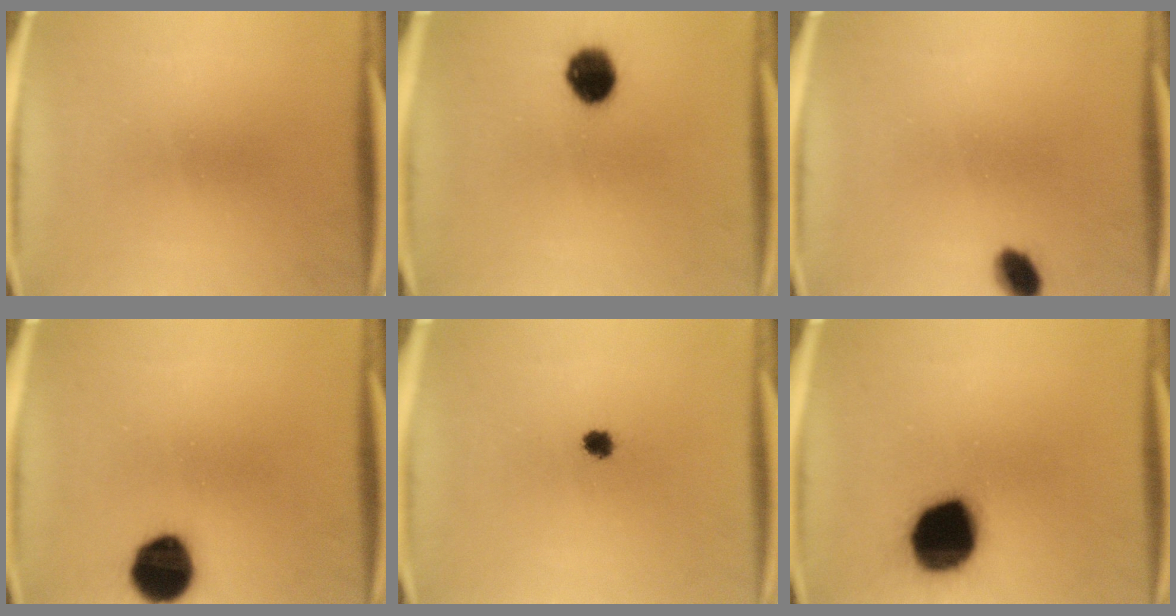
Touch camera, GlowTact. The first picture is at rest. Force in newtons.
{"total": 8.2}
{"total": 4.2}
{"total": 11.6}
{"total": 2.4}
{"total": 19.5}